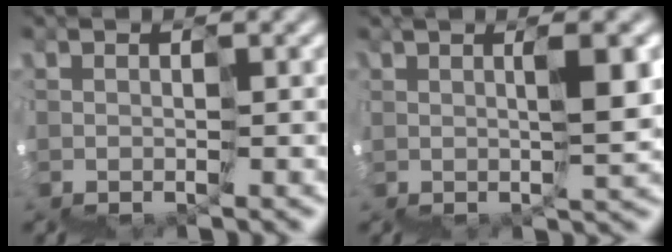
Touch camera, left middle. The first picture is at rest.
{"total": 5.0, "force": [2.6, 0.8, 4.2], "torque": [-0.076, 0.017, 0.051]}